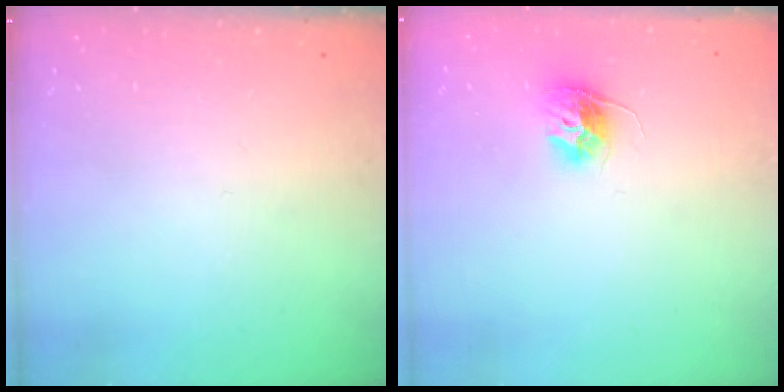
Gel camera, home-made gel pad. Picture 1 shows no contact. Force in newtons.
{"total": 10.3, "press": 10.3, "slide": 0.6}